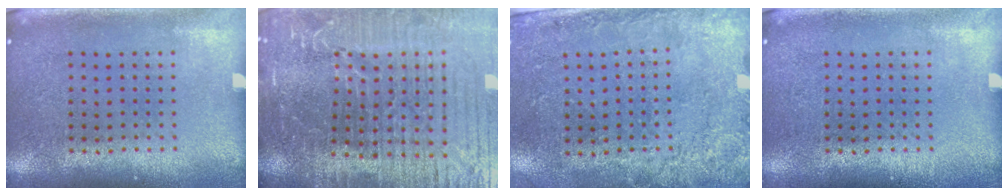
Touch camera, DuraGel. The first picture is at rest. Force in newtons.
{"total": 7.1, "press": 6.2, "slide": 3.6}
{"total": 2.6, "press": 2.1, "slide": 1.5}
{"total": 0.0}